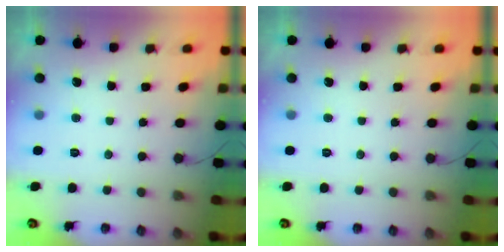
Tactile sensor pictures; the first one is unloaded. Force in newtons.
{"total": 0.0}